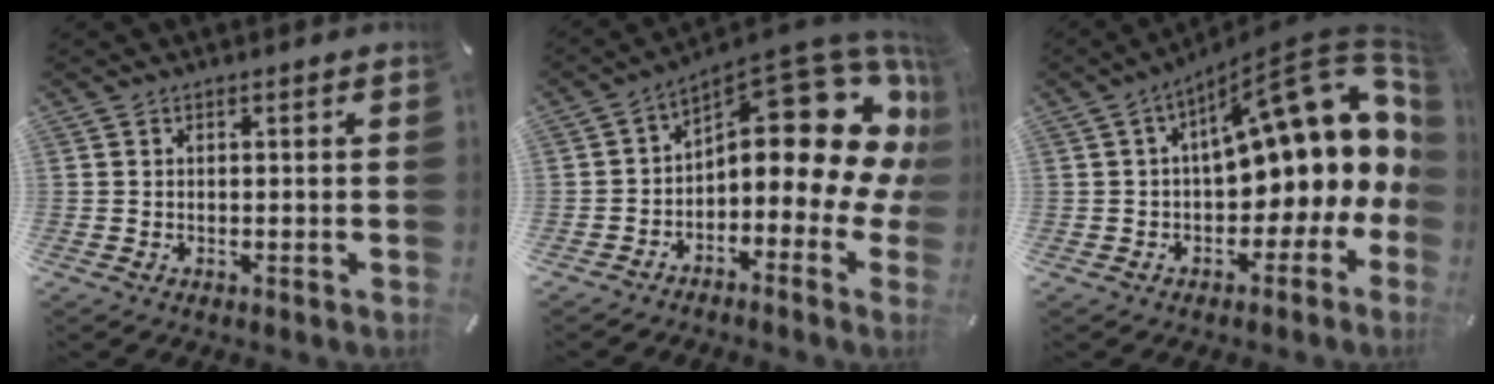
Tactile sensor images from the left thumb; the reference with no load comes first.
{"total": 16.6, "force": [7.8, 7.8, 12.4], "torque": [-0.134, -0.085, 0.122]}
{"total": 19.8, "force": [6.4, 9.4, 16.2], "torque": [-0.210, -0.051, 0.105]}